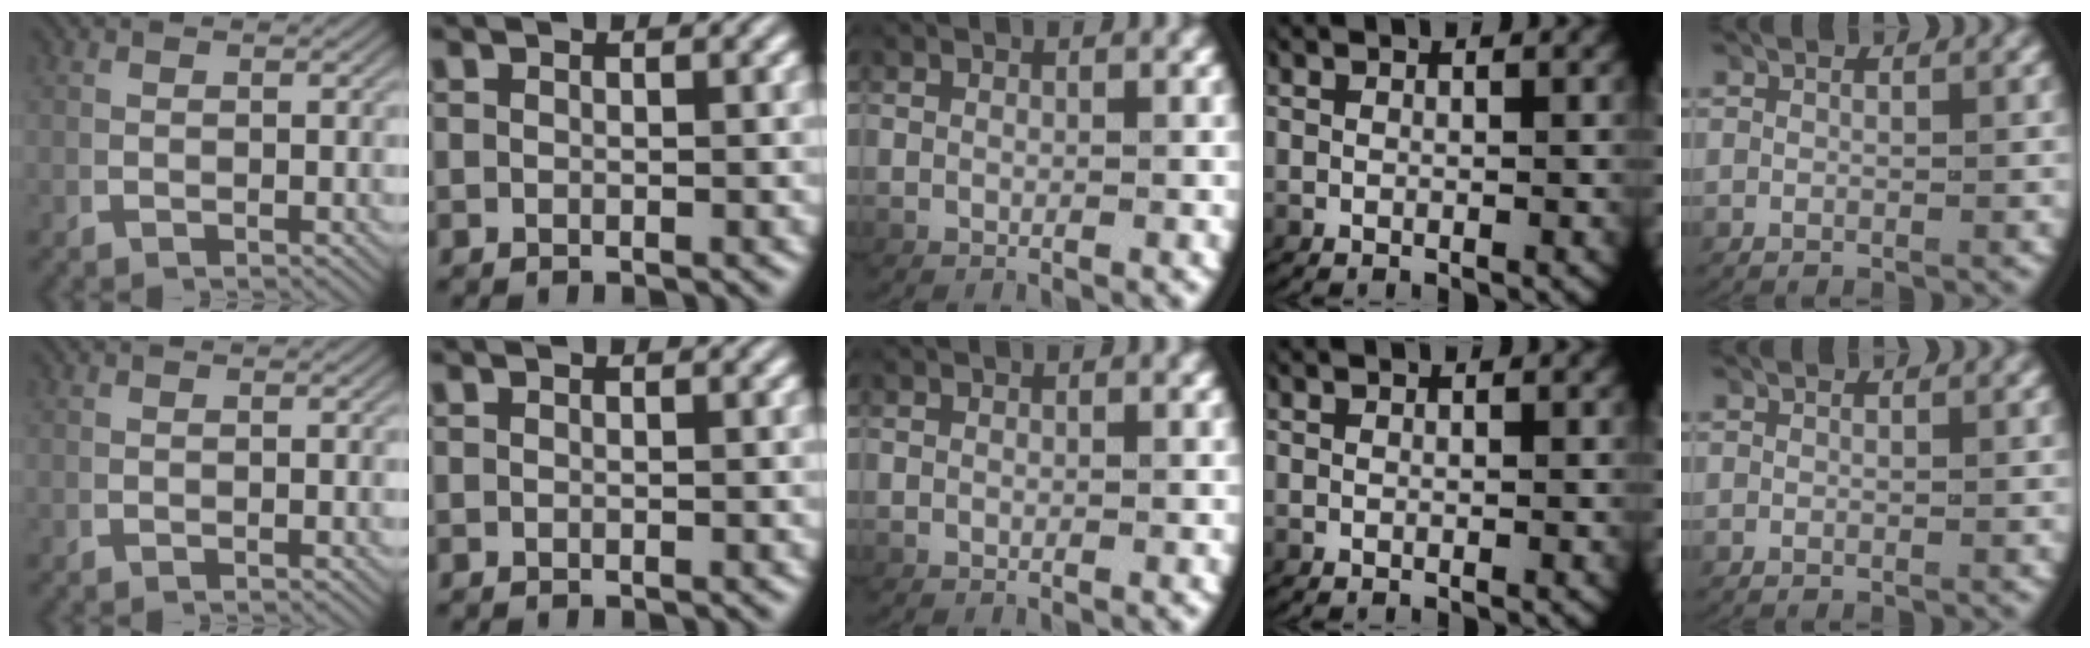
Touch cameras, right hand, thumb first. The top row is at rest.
{}